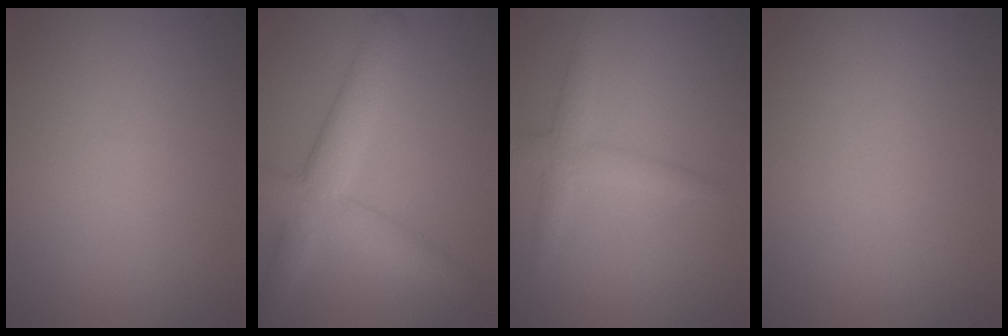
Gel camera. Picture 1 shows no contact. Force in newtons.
{"total": 5.5, "press": 5.5, "slide": 0.5}
{"total": 2.4, "press": 2.4, "slide": 0.1}
{"total": 0.0}